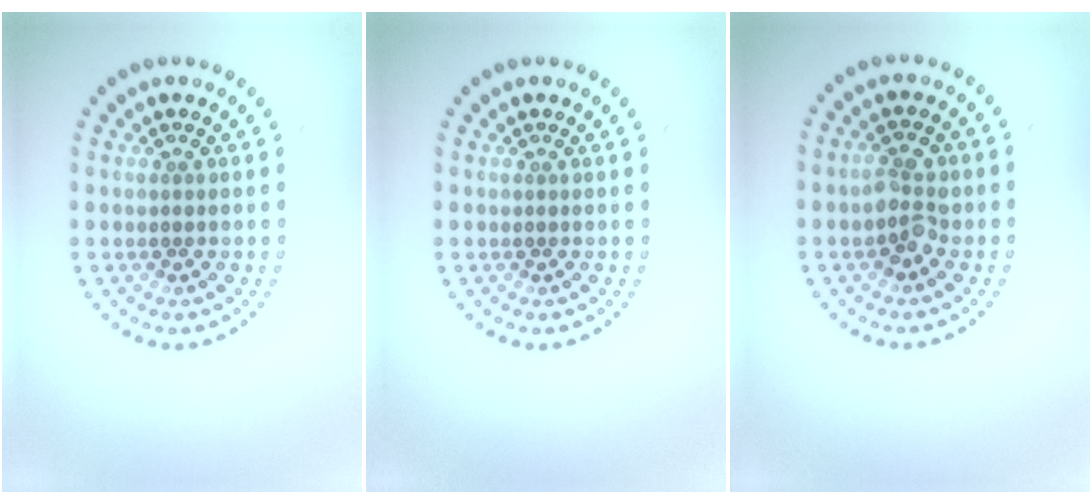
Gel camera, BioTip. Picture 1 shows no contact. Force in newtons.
{"total": 0.0}
{"total": 2.5, "press": 2.5, "slide": 0.2}